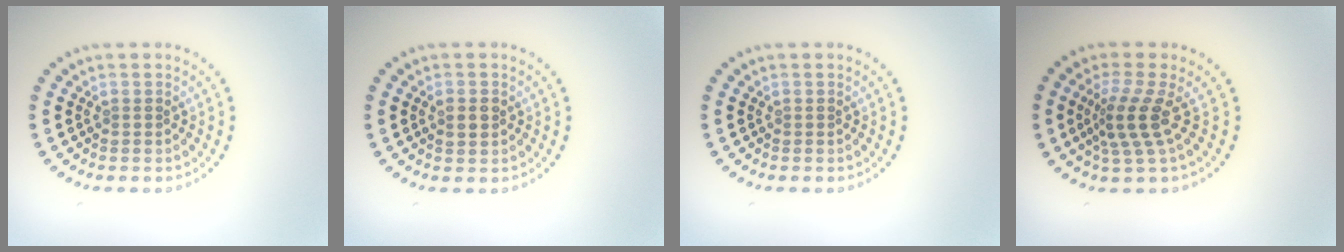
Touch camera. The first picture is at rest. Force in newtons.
{"total": 1.0, "press": 1.0, "slide": 0.0}
{"total": 0.0}
{"total": 3.3, "press": 2.3, "slide": 2.4}